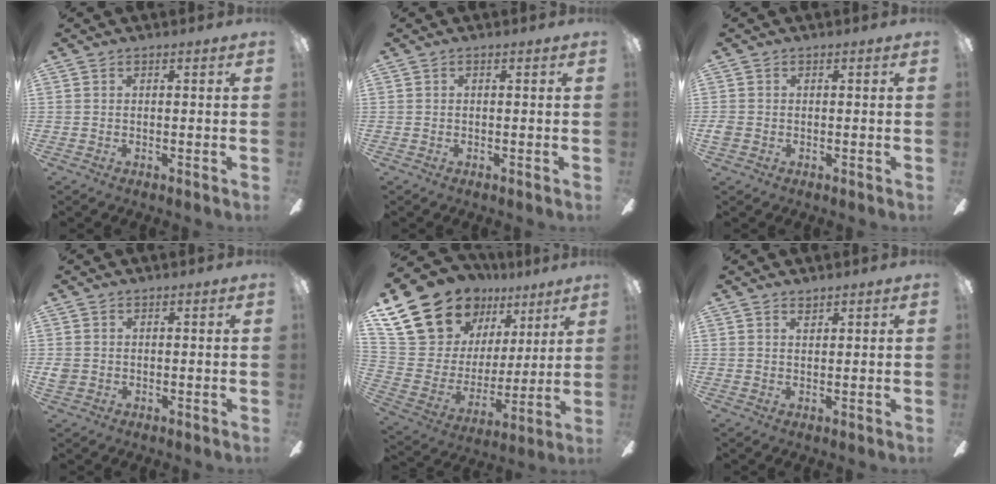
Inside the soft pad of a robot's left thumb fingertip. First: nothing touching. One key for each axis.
{"total": 0.0}
{"total": 1.9, "fx": -0.3, "fy": 1.7, "fz": 0.8, "tx": -0.013, "ty": 0.005, "tz": -0.005}
{"total": 2.3, "fx": 0.4, "fy": 2.1, "fz": 0.7, "tx": -0.014, "ty": 0.004, "tz": 0.008}
{"total": 21.6, "fx": 15.6, "fy": 12.5, "fz": 8.2, "tx": -0.174, "ty": -0.105, "tz": 0.305}
{"total": 1.5, "fx": 1.4, "fy": 0.5, "fz": 0.3, "tx": -0.006, "ty": 0.000, "tz": 0.026}